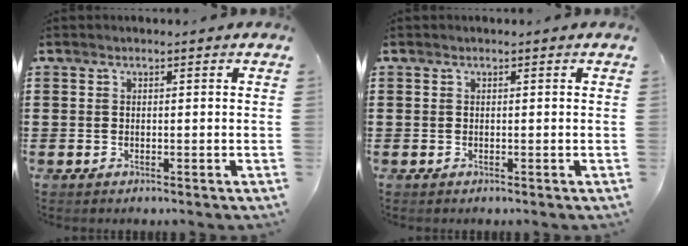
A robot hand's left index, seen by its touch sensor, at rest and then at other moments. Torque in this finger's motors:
{"motor_torque": [0.00, 0.00, 0.00, 0.00]}